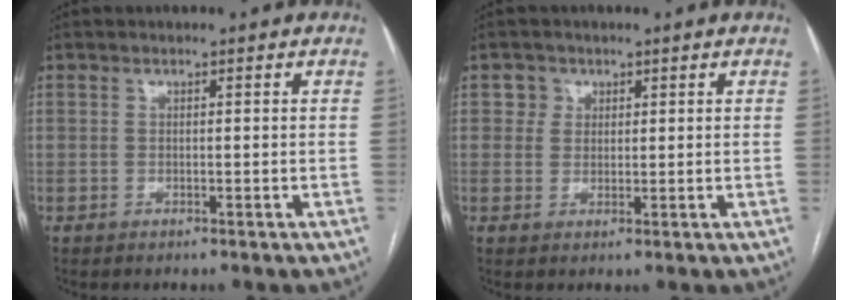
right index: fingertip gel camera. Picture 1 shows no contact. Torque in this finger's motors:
{"motor_torque": [-0.05, 0.00, 0.00, 0.00]}